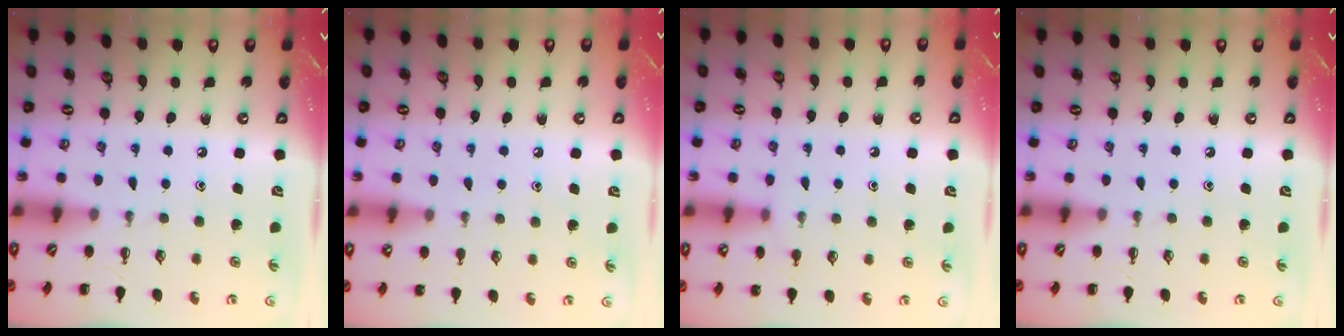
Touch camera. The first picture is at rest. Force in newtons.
{"total": 6.2, "press": 5.9, "slide": 2.0}
{"total": 4.4, "press": 4.2, "slide": 1.5}
{"total": 0.0}